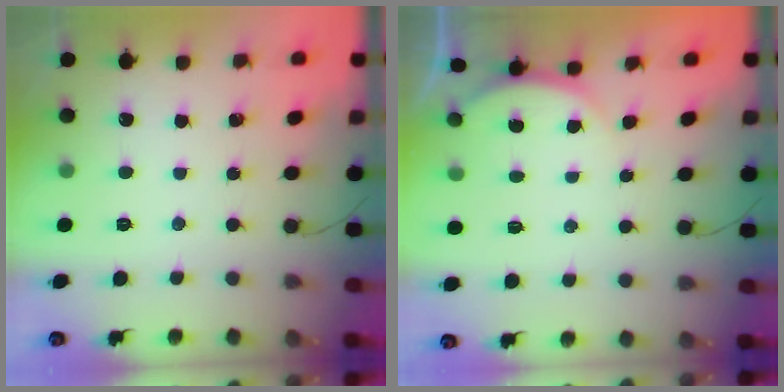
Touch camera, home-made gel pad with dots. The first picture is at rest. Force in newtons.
{"total": 3.2, "press": 3.2, "slide": 0.7}